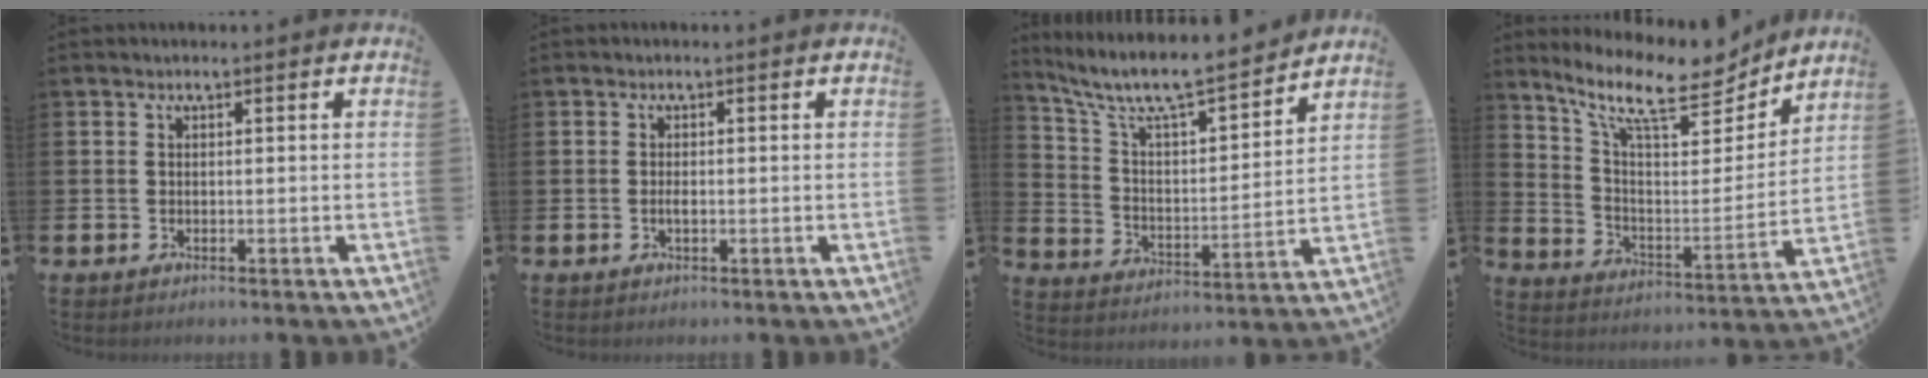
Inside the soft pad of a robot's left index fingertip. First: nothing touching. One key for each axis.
{"total": 1.0, "fx": -0.2, "fy": 0.4, "fz": 0.9, "tx": -0.014, "ty": -0.001, "tz": -0.006}
{"total": 8.7, "fx": 7.7, "fy": 1.5, "fz": 3.8, "tx": -0.105, "ty": -0.055, "tz": 0.126}
{"total": 11.6, "fx": 9.7, "fy": 3.3, "fz": 5.6, "tx": -0.130, "ty": -0.062, "tz": 0.162}